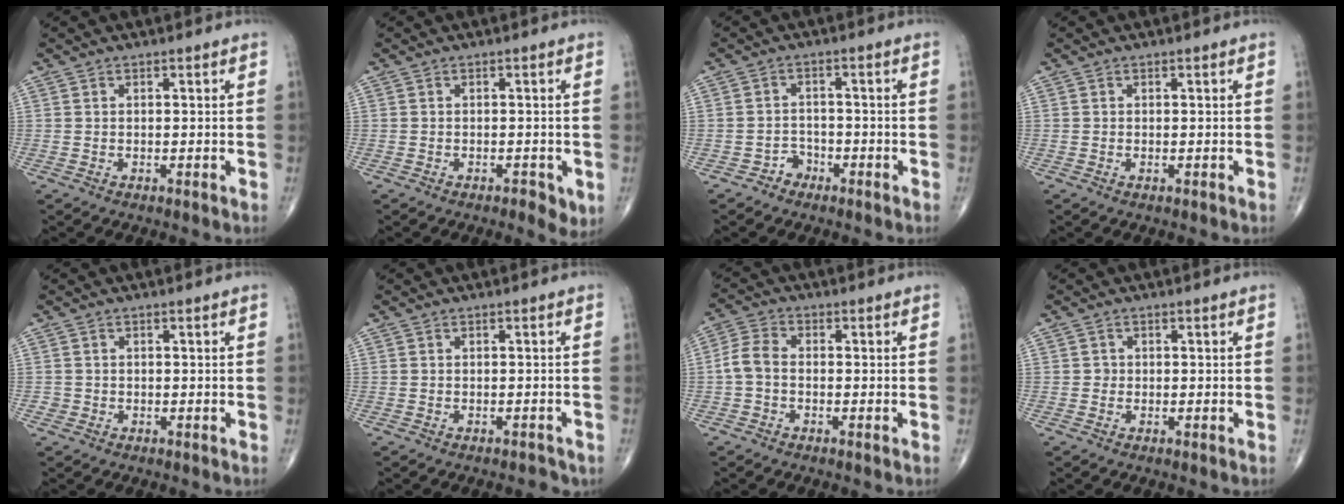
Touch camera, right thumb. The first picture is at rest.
{"total": 2.6, "force": [-0.9, 1.2, 2.1], "torque": [-0.027, -0.003, -0.011]}
{"total": 2.8, "force": [-1.9, 2.1, 0.1], "torque": [0.012, 0.018, -0.039]}
{"total": 0.0}
{"total": 0.9, "force": [-0.3, 0.9, 0.0], "torque": [0.003, 0.004, -0.007]}
{"total": 2.0, "force": [-1.8, 0.9, 0.4], "torque": [-0.006, 0.013, -0.020]}
{"total": 4.6, "force": [-0.8, 3.1, 3.3], "torque": [-0.067, 0.014, -0.028]}
{"total": 0.8, "force": [-0.1, 0.8, 0.1], "torque": [0.004, 0.003, -0.002]}